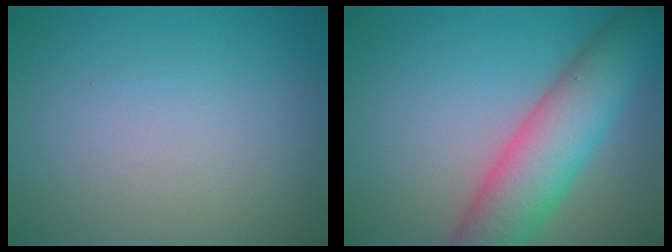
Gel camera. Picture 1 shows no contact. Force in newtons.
{"total": 7.9, "press": 7.9, "slide": 0.3}